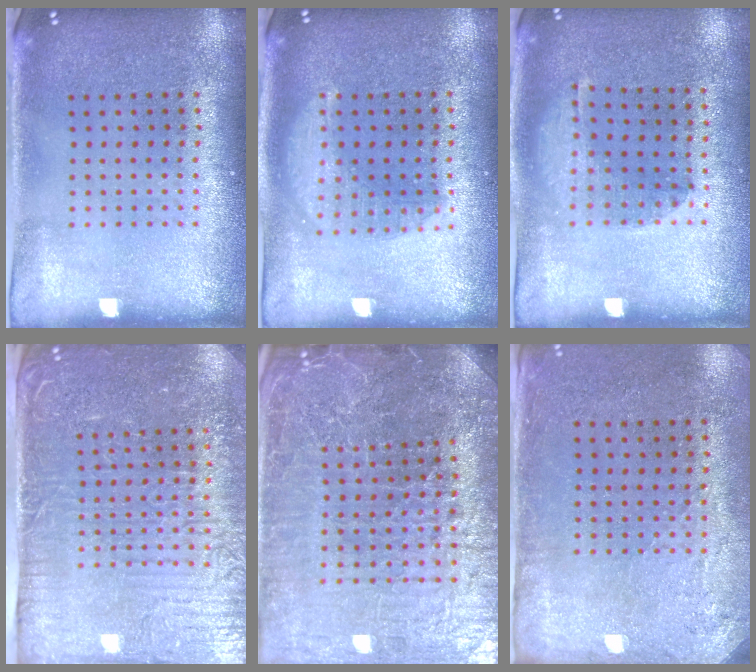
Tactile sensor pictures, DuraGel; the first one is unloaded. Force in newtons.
{"total": 1.3, "press": 1.3, "slide": 0.2}
{"total": 1.1, "press": 1.0, "slide": 0.2}
{"total": 5.1, "press": 4.5, "slide": 2.5}
{"total": 5.7, "press": 5.3, "slide": 2.0}
{"total": 2.9, "press": 2.3, "slide": 1.6}